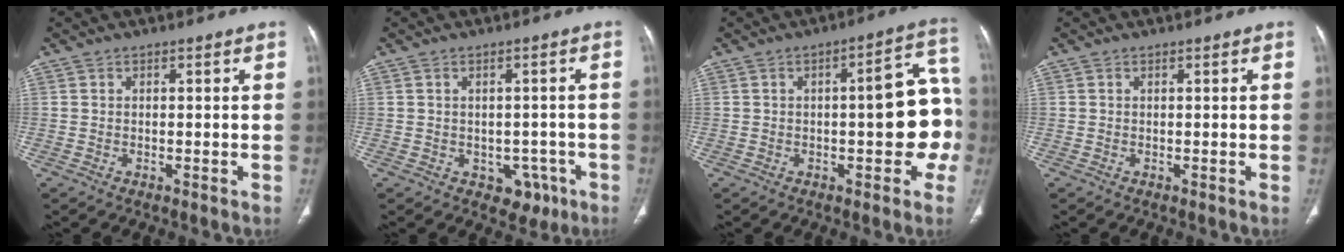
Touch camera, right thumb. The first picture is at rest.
{"total": 5.1, "force": [-1.9, 4.0, 2.4], "torque": [-0.004, 0.013, -0.016]}
{"total": 12.6, "force": [-1.5, 4.8, 11.6], "torque": [-0.117, 0.043, -0.019]}
{"total": 0.0}